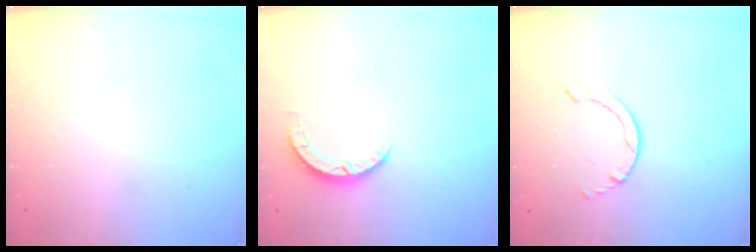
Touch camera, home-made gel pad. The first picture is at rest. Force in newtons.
{"total": 3.1, "press": 3.0, "slide": 0.4}
{"total": 0.6, "press": 0.6, "slide": 0.1}